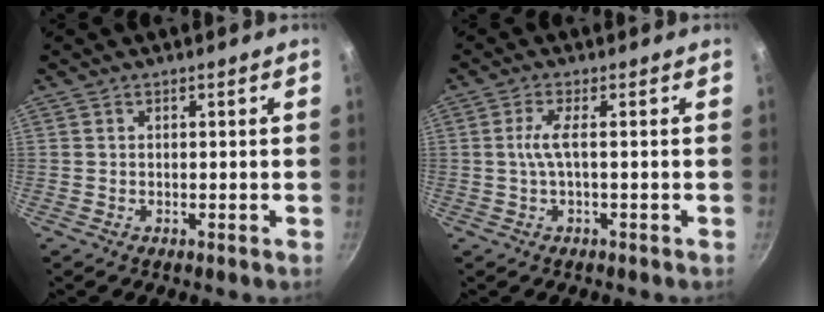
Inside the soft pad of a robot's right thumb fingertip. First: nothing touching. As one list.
[{"total": 3.2, "force": [-0.2, 0.3, 3.2], "torque": [-0.080, 0.004, -0.004]}]